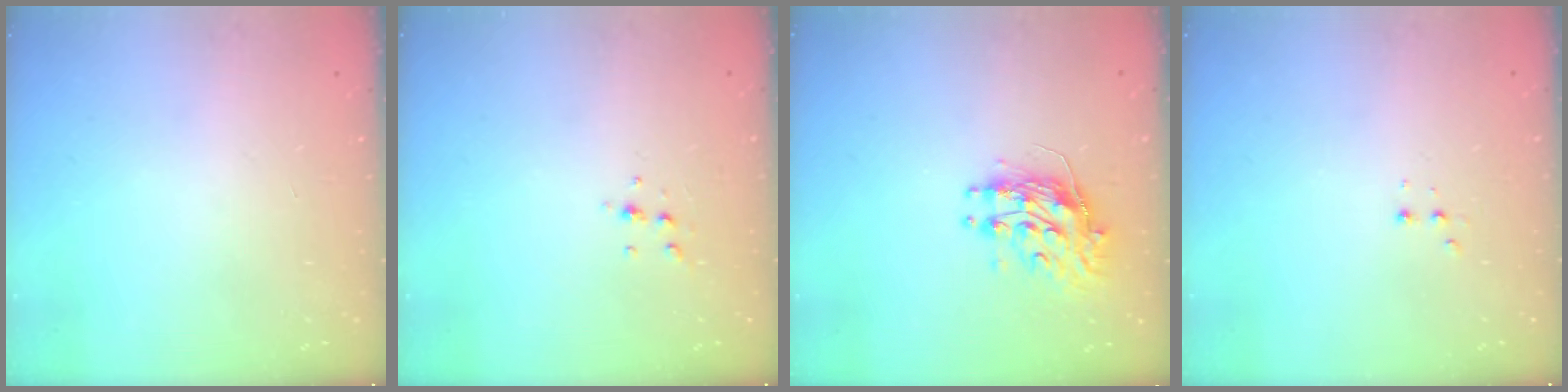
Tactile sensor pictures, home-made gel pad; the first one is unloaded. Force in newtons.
{"total": 4.5, "press": 4.3, "slide": 1.3}
{"total": 9.6, "press": 9.6, "slide": 0.3}
{"total": 2.4, "press": 2.2, "slide": 0.9}